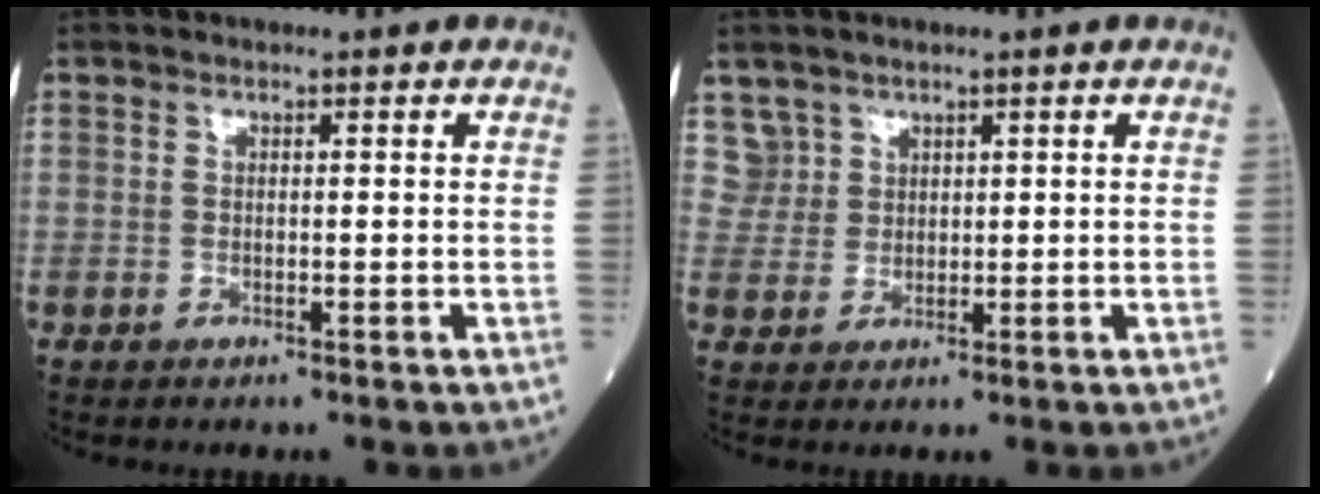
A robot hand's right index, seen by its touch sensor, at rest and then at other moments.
{"total": 3.0, "force": [2.0, 2.1, -0.7], "torque": [0.024, 0.008, 0.037]}